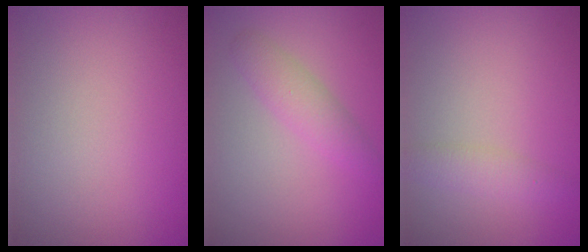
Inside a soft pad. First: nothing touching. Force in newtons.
{"total": 2.4, "press": 2.4, "slide": 0.1}
{"total": 1.7, "press": 1.7, "slide": 0.1}